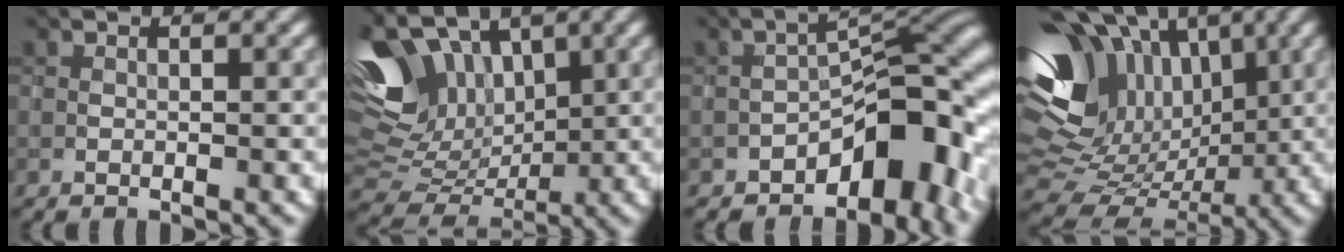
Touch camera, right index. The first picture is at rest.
{"total": 12.9, "force": [4.7, 8.0, 9.0], "torque": [-0.172, 0.031, 0.087]}
{"total": 10.8, "force": [-4.9, 5.3, 8.0], "torque": [-0.085, 0.011, -0.090]}
{"total": 14.1, "force": [3.7, 9.8, 9.4], "torque": [-0.194, 0.015, 0.063]}